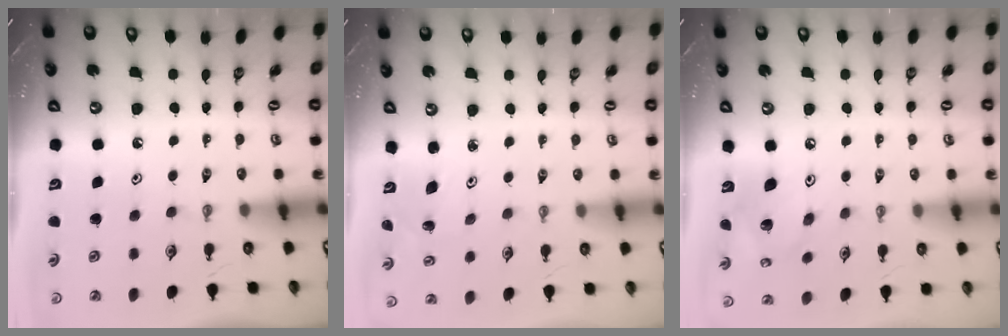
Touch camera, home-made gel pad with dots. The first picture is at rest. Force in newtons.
{"total": 2.4, "press": 2.4, "slide": 0.1}
{"total": 13.2, "press": 13.1, "slide": 1.9}